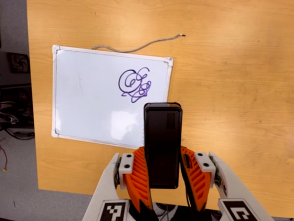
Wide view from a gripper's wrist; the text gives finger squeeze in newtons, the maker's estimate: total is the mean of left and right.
{"total": 6.0, "left": 4.2, "right": 7.8}